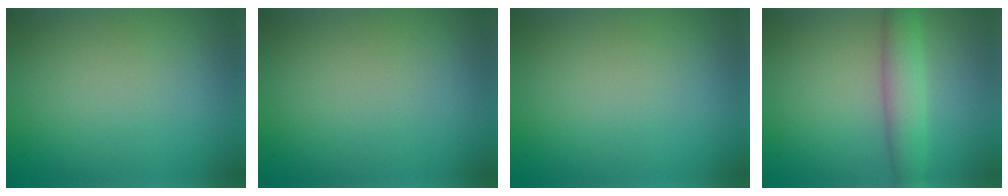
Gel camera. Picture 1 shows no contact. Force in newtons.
{"total": 0.0}
{"total": 0.0}
{"total": 3.5, "press": 3.5, "slide": 0.1}